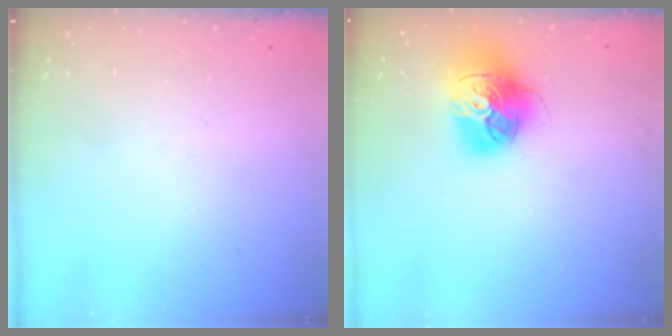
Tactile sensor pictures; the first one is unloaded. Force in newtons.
{"total": 17.5, "press": 17.3, "slide": 2.0}